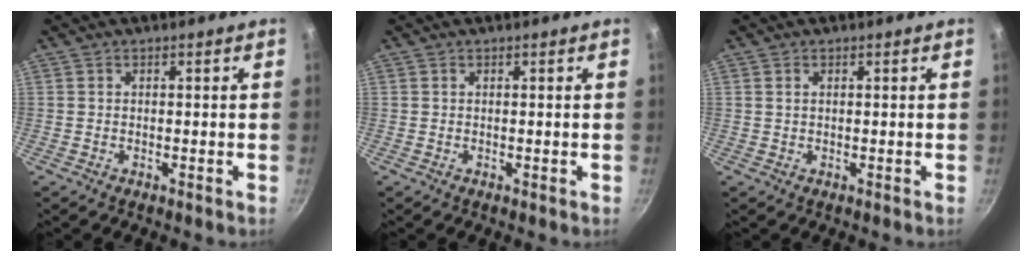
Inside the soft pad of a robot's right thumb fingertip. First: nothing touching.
{"total": 0.0}
{"total": 0.9, "force": [0.3, 0.6, 0.6], "torque": [-0.010, 0.003, 0.006]}